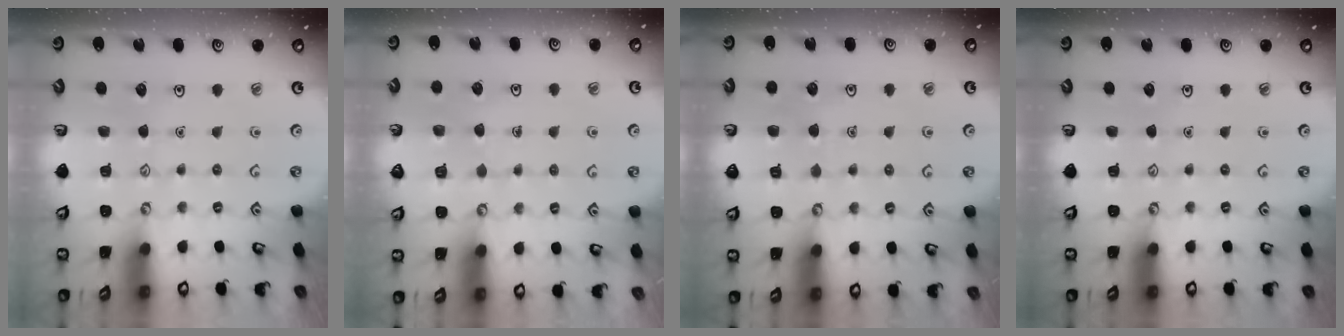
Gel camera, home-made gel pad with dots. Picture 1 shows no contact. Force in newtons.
{"total": 4.8, "press": 4.8, "slide": 0.3}
{"total": 5.0, "press": 4.9, "slide": 0.4}
{"total": 0.0}